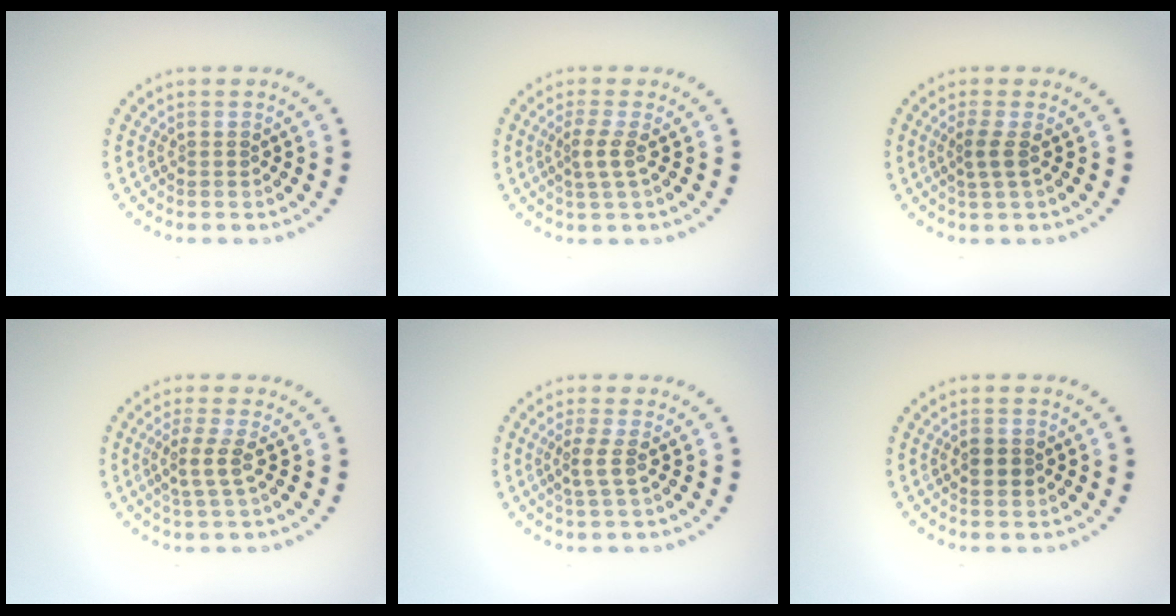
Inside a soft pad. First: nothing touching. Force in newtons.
{"total": 1.8, "press": 1.3, "slide": 1.2}
{"total": 1.6, "press": 1.3, "slide": 1.0}
{"total": 2.1, "press": 1.6, "slide": 1.4}
{"total": 1.7, "press": 1.3, "slide": 1.2}
{"total": 2.0, "press": 2.0, "slide": 0.0}